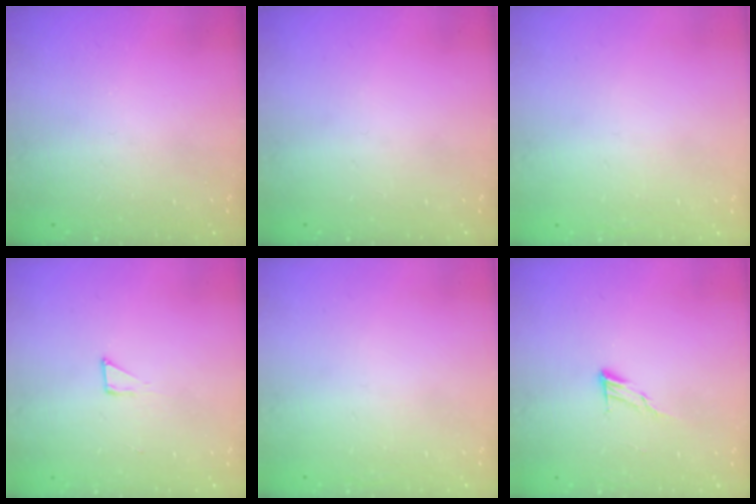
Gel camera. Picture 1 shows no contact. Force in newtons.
{"total": 0.0}
{"total": 0.8, "press": 0.8, "slide": 0.1}
{"total": 3.0, "press": 3.0, "slide": 0.3}
{"total": 0.8, "press": 0.8, "slide": 0.1}
{"total": 6.0, "press": 5.9, "slide": 0.5}